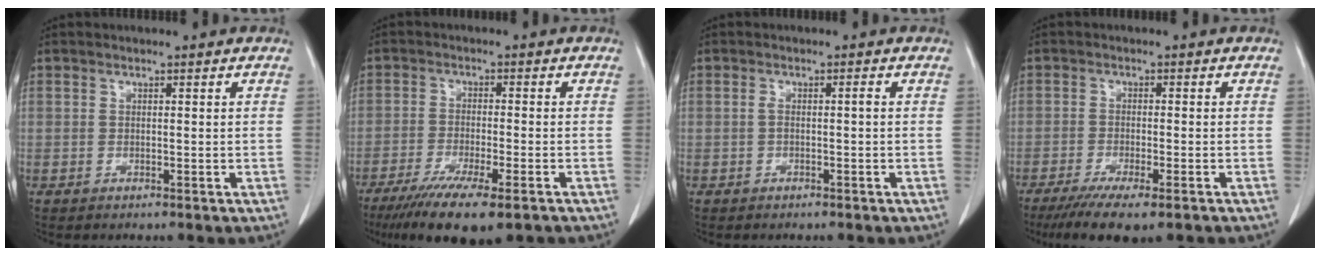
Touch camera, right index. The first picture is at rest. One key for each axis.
{"total": 12.4, "fx": -8.9, "fy": 1.6, "fz": 8.5, "tx": -0.137, "ty": -0.030, "tz": -0.138}
{"total": 1.3, "fx": -0.2, "fy": 0.1, "fz": 1.3, "tx": -0.024, "ty": 0.004, "tz": -0.002}
{"total": 9.7, "fx": -7.3, "fy": 1.4, "fz": 6.3, "tx": -0.092, "ty": -0.020, "tz": -0.111}